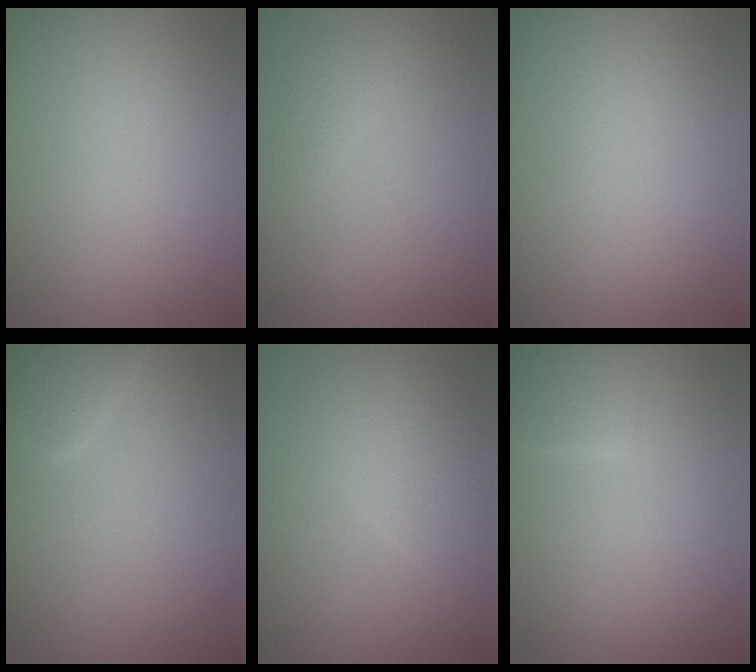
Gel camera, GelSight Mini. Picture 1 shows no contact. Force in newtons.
{"total": 1.1, "press": 1.1, "slide": 0.1}
{"total": 0.0}
{"total": 2.6, "press": 2.6, "slide": 0.2}
{"total": 3.0, "press": 3.0, "slide": 0.0}
{"total": 2.3, "press": 2.3, "slide": 0.1}